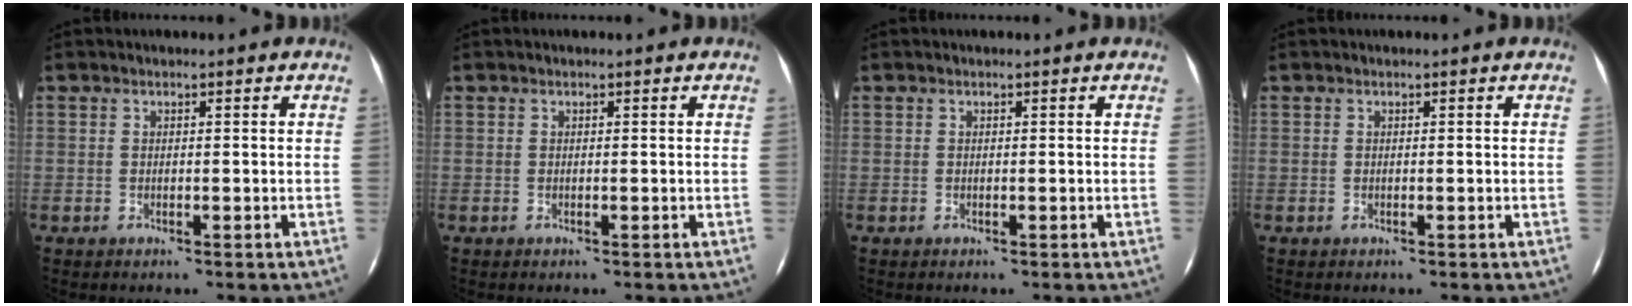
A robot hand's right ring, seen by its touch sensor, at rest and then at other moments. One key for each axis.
{"total": 0.0}
{"total": 0.0}
{"total": 0.0}